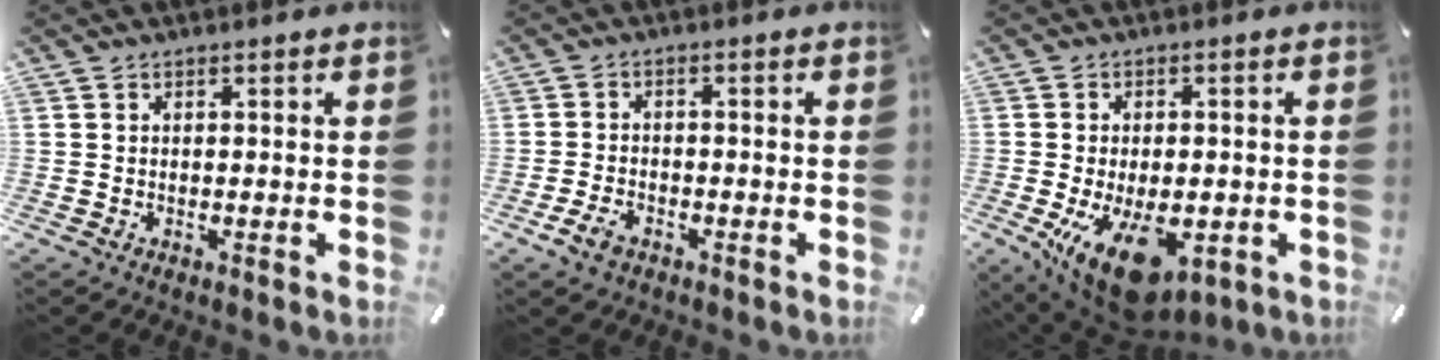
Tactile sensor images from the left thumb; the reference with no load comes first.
{"total": 4.3, "force": [-2.3, 2.6, 2.5], "torque": [-0.060, 0.006, -0.046]}
{"total": 15.2, "force": [-5.2, 8.1, 11.8], "torque": [-0.198, 0.008, -0.077]}